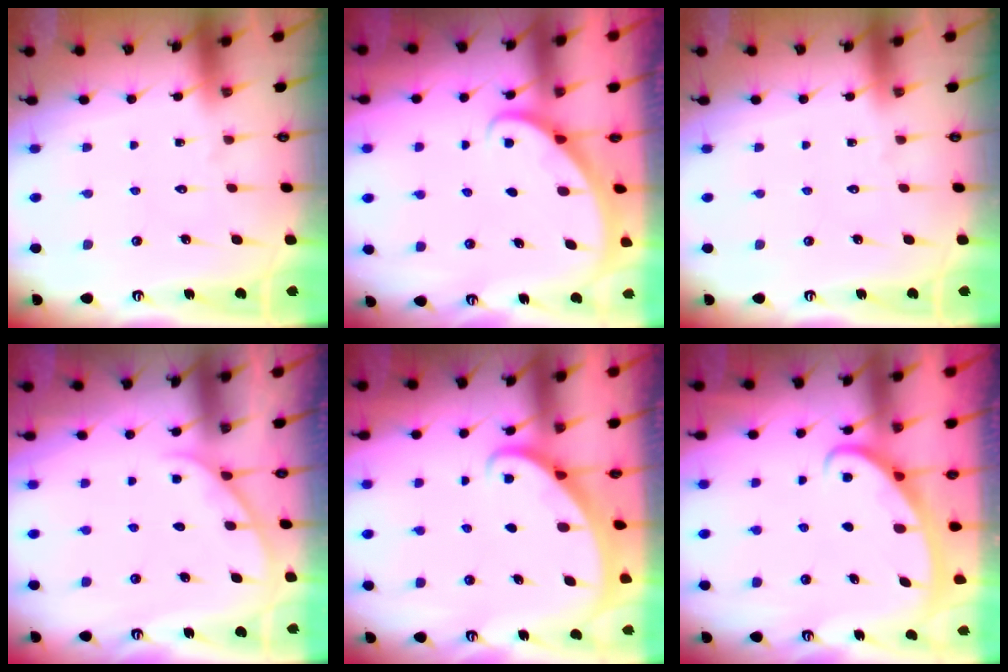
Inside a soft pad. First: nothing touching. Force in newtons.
{"total": 2.0, "press": 2.0, "slide": 0.1}
{"total": 0.0}
{"total": 2.1, "press": 2.1, "slide": 0.2}
{"total": 1.5, "press": 1.5, "slide": 0.0}
{"total": 2.8, "press": 2.8, "slide": 0.4}